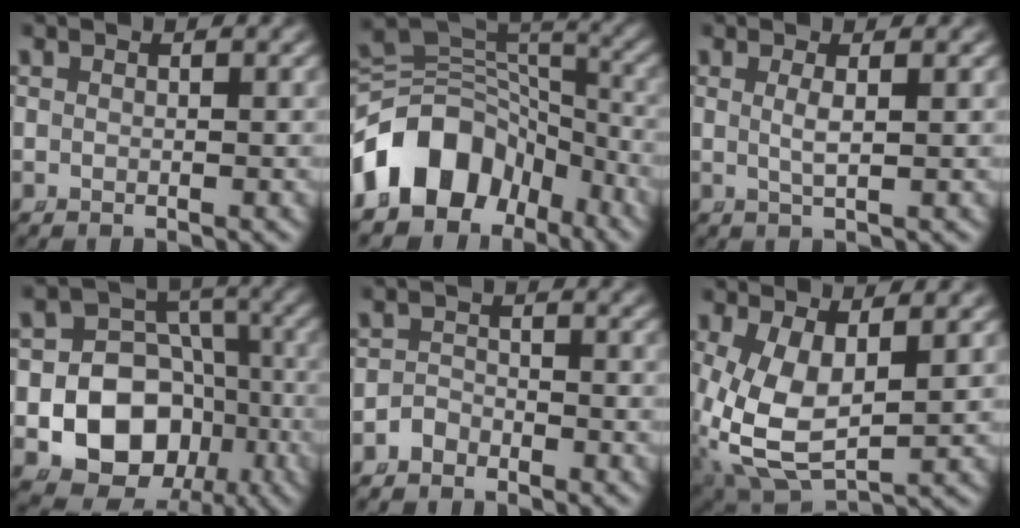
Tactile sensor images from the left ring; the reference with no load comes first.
{"total": 11.5, "force": [-4.2, 8.8, 6.2], "torque": [-0.113, -0.021, -0.065]}
{"total": 1.6, "force": [0.3, -0.2, 1.6], "torque": [-0.039, -0.012, 0.014]}
{"total": 14.9, "force": [-3.8, 13.1, 6.1], "torque": [-0.154, -0.073, -0.050]}
{"total": 2.0, "force": [-1.7, 1.2, 0.1], "torque": [-0.009, -0.011, -0.027]}
{"total": 9.4, "force": [-1.2, 6.9, 6.4], "torque": [-0.174, -0.065, 0.010]}